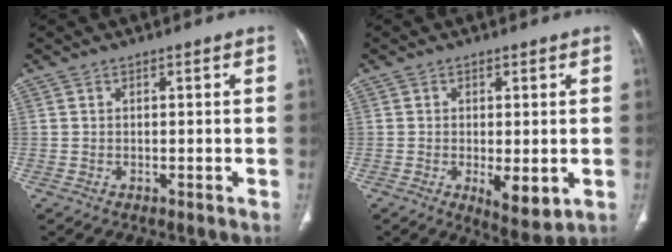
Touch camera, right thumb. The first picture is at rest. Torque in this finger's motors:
{"motor_torque": [0.42, 1.65, -0.01, 0.16, 0.14]}